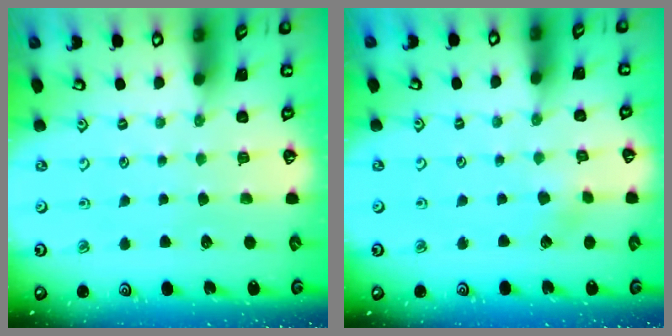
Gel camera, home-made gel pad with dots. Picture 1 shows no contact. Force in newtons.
{"total": 2.3, "press": 2.3, "slide": 0.1}